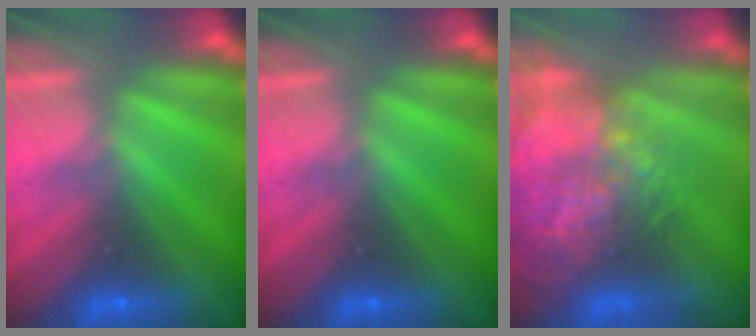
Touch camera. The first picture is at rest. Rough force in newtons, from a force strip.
{"total": 0.0}
{"total": 10.8}